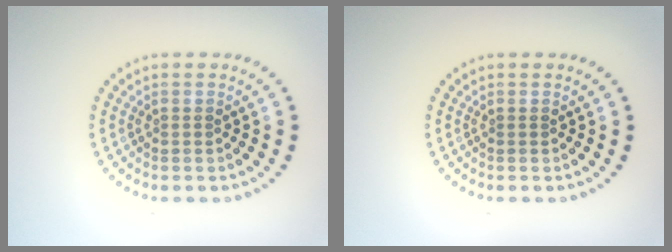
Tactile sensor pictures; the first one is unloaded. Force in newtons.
{"total": 0.0}